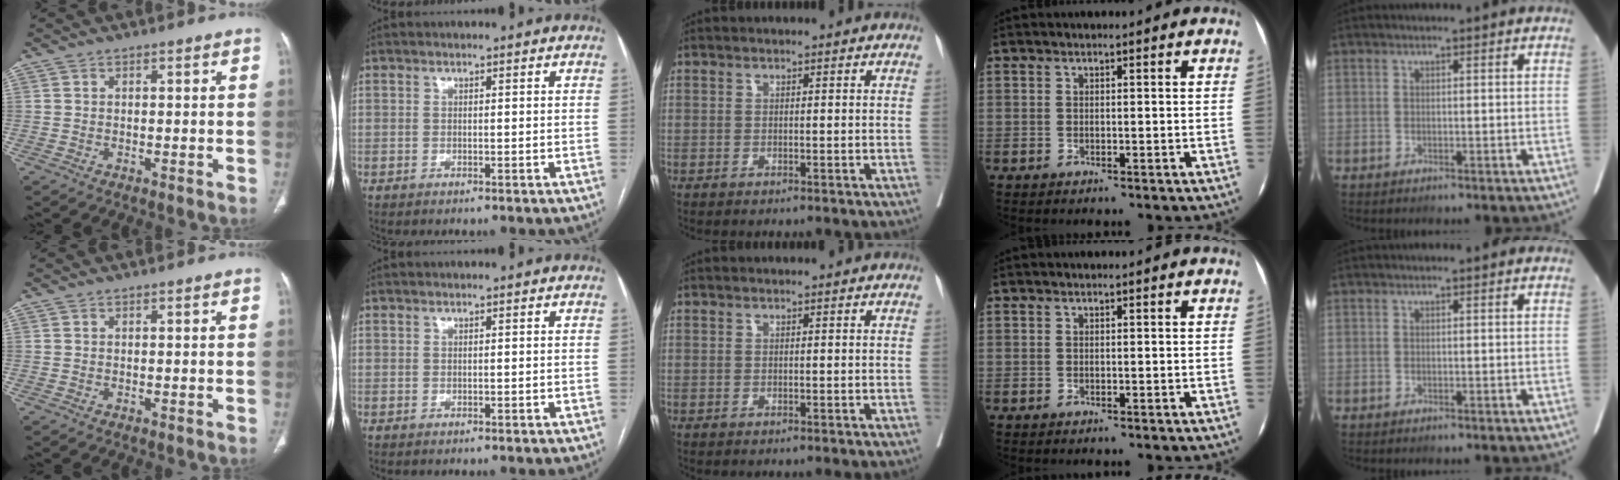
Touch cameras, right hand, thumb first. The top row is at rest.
{}